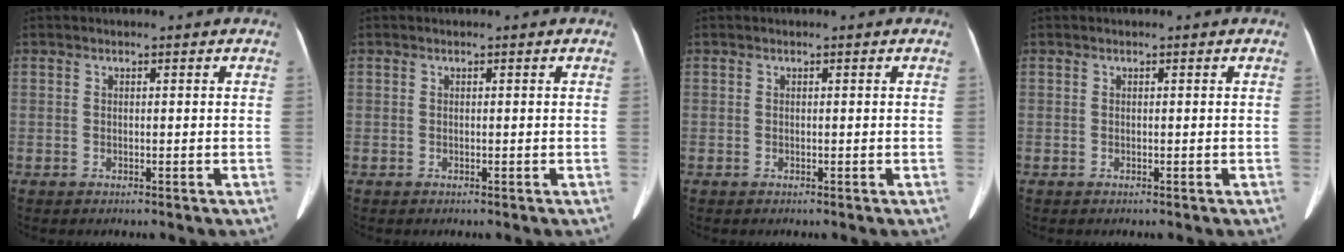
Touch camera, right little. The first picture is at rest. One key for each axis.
{"total": 0.0}
{"total": 0.0}
{"total": 0.0}